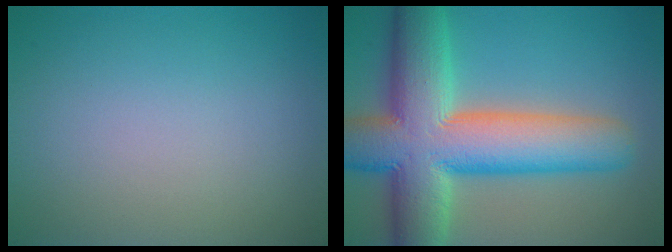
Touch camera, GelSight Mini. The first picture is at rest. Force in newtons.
{"total": 14.0, "press": 14.0, "slide": 0.8}